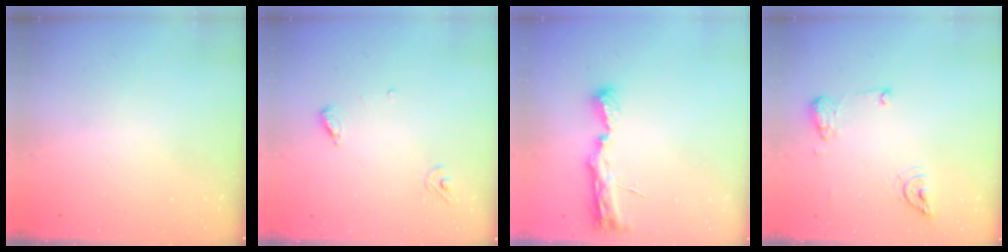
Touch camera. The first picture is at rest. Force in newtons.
{"total": 5.9, "press": 5.9, "slide": 0.6}
{"total": 7.6, "press": 7.6, "slide": 0.9}
{"total": 9.6, "press": 9.5, "slide": 1.4}